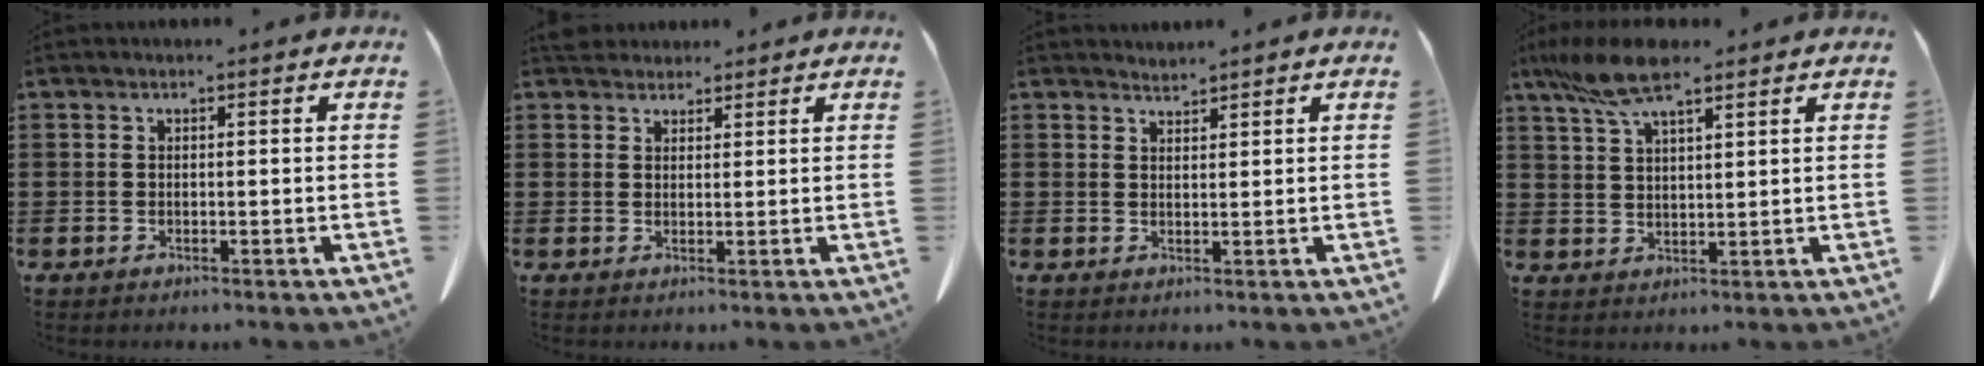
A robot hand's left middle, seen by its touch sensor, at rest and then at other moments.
{"total": 3.2, "force": [3.0, 1.1, 0.5], "torque": [-0.010, -0.007, 0.058]}
{"total": 1.8, "force": [1.8, 0.1, -0.3], "torque": [0.002, -0.002, 0.036]}
{"total": 8.2, "force": [5.8, 2.2, 5.4], "torque": [-0.126, -0.008, 0.106]}